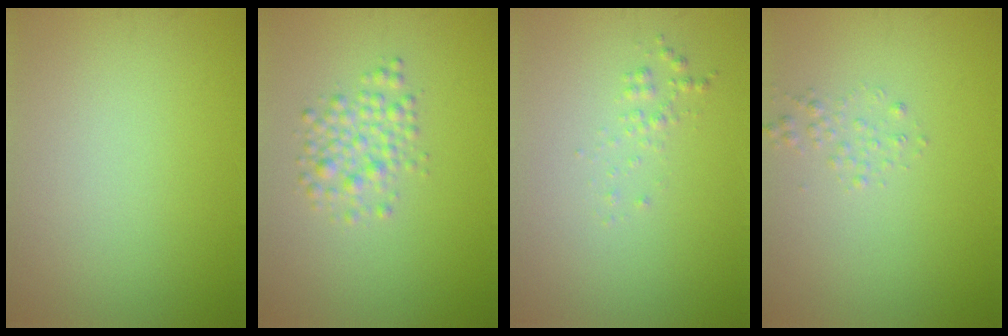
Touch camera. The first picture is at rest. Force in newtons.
{"total": 2.6, "press": 2.6, "slide": 0.1}
{"total": 0.9, "press": 0.9, "slide": 0.0}
{"total": 0.9, "press": 0.9, "slide": 0.1}